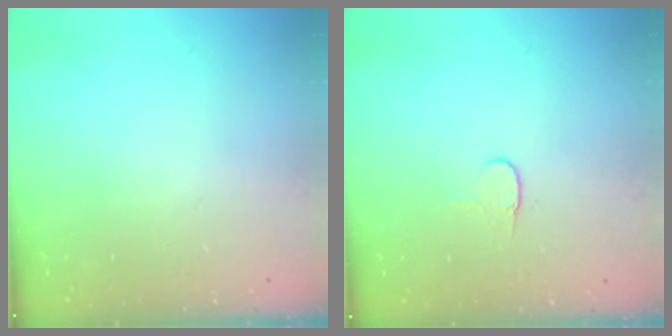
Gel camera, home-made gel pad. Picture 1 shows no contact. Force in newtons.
{"total": 4.9, "press": 4.9, "slide": 0.4}